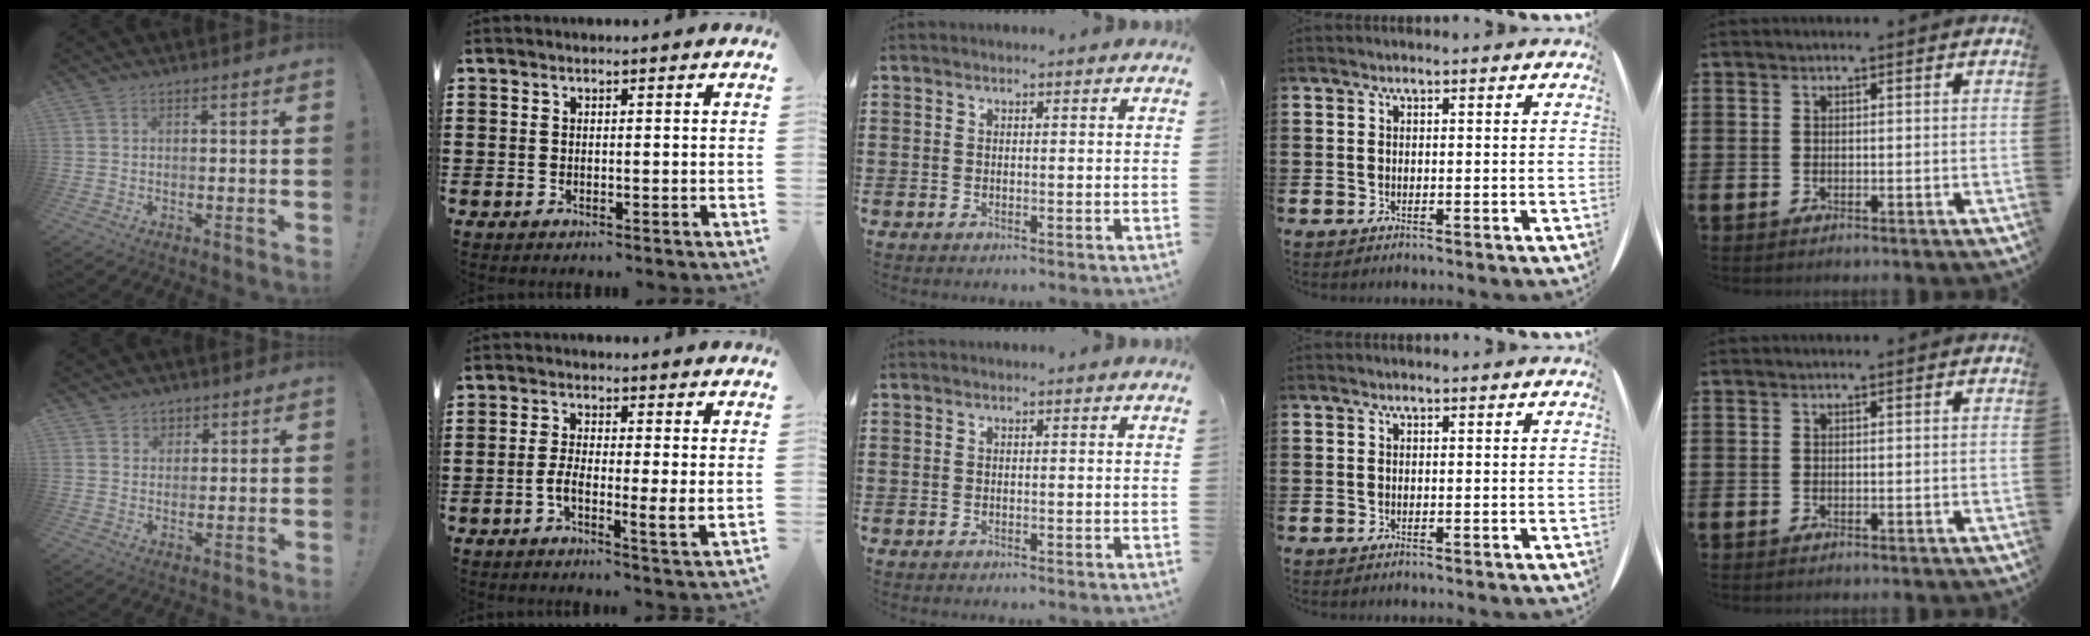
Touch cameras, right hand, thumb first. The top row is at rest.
{"thumb": {"total": 3.8, "force": [2.6, 2.7, 0.0], "torque": [0.009, -0.015, 0.044]}, "index": {"total": 4.9, "force": [-0.9, 1.1, 4.8], "torque": [-0.092, -0.004, -0.018]}}